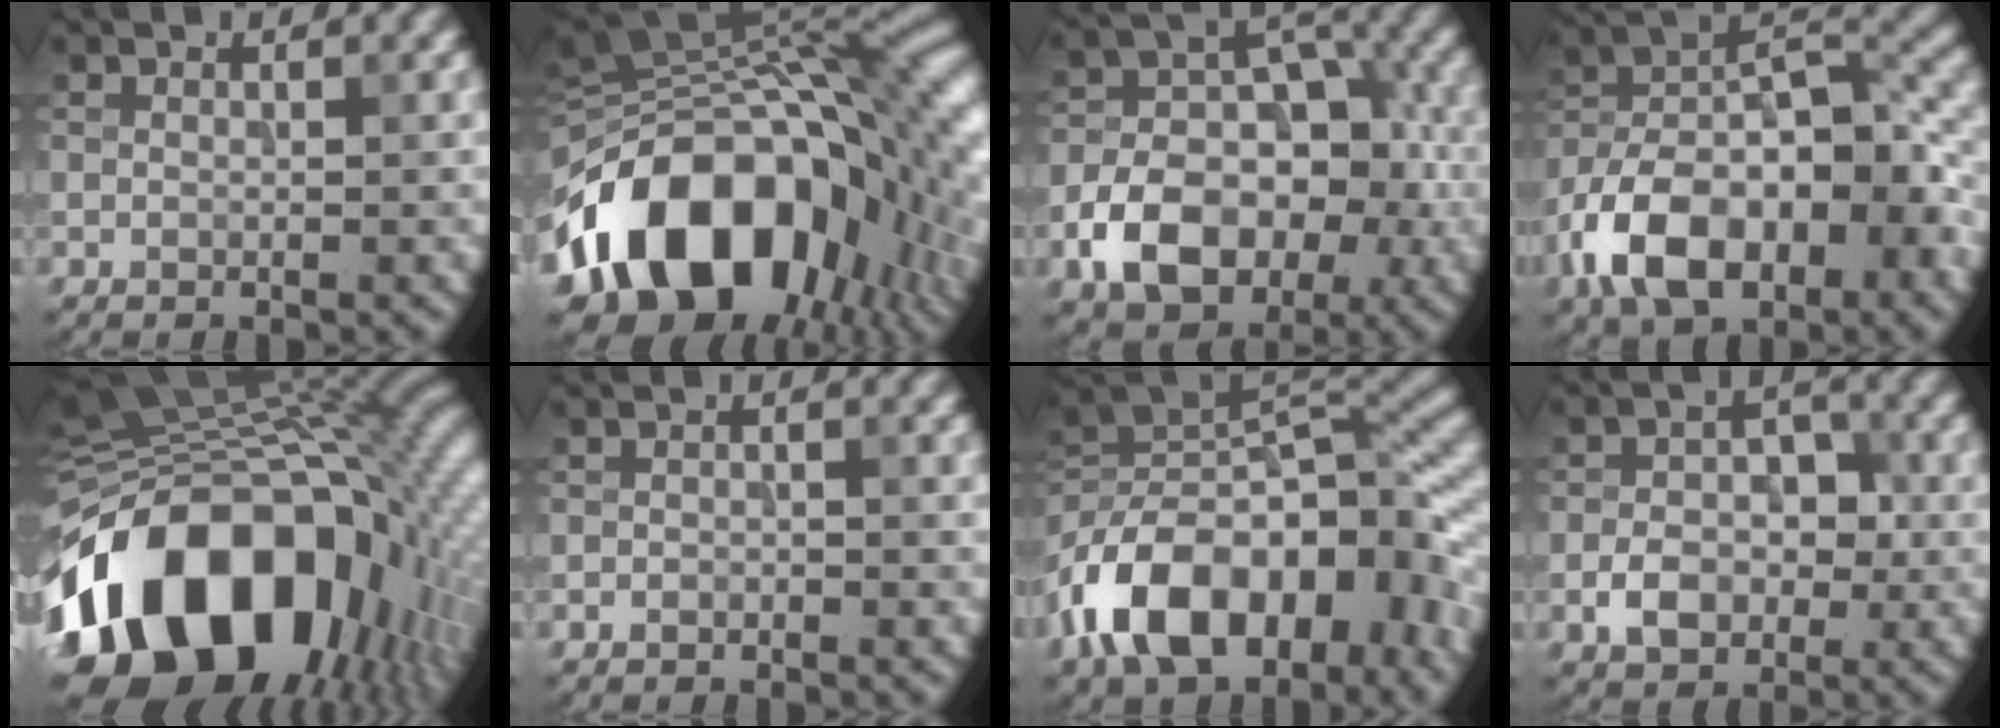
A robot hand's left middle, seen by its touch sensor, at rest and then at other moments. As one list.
[{"total": 16.6, "force": [-5.8, 10.5, 11.6], "torque": [-0.179, 0.010, -0.105]}, {"total": 9.6, "force": [-3.5, 6.3, 6.3], "torque": [-0.101, 0.002, -0.058]}, {"total": 13.0, "force": [-6.0, 6.6, 9.5], "torque": [-0.166, -0.001, -0.121]}, {"total": 20.5, "force": [-6.9, 12.8, 14.5], "torque": [-0.247, -0.023, -0.110]}, {"total": 0.7, "force": [-0.5, 0.4, 0.2], "torque": [-0.002, -0.001, -0.010]}, {"total": 15.1, "force": [-6.8, 8.5, 10.6], "torque": [-0.168, 0.013, -0.129]}, {"total": 4.5, "force": [-1.3, 3.1, 3.0], "torque": [-0.041, 0.003, -0.025]}]